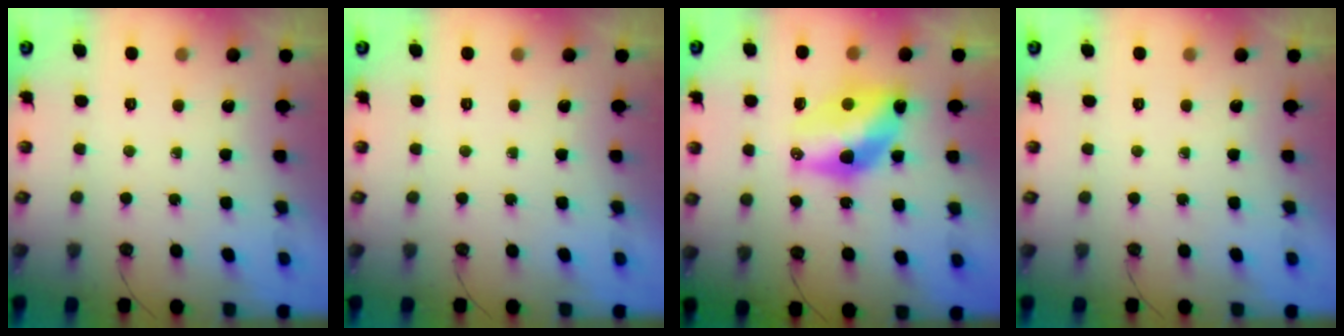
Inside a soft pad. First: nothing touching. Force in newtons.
{"total": 0.0}
{"total": 12.4, "press": 12.3, "slide": 0.9}
{"total": 0.0}